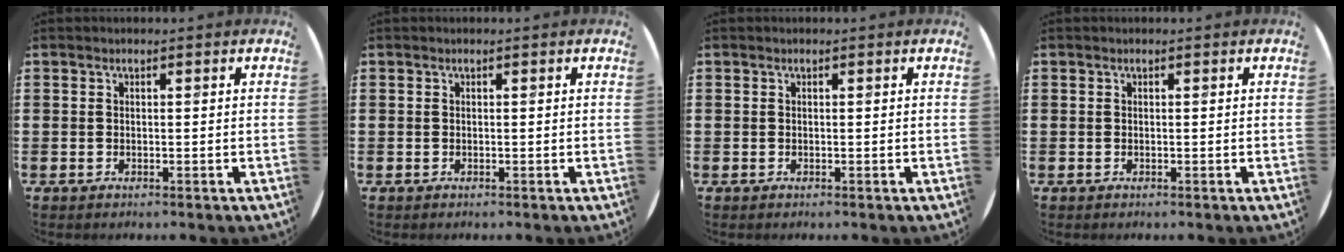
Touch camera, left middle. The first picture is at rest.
{"total": 0.0}
{"total": 0.0}
{"total": 0.0}